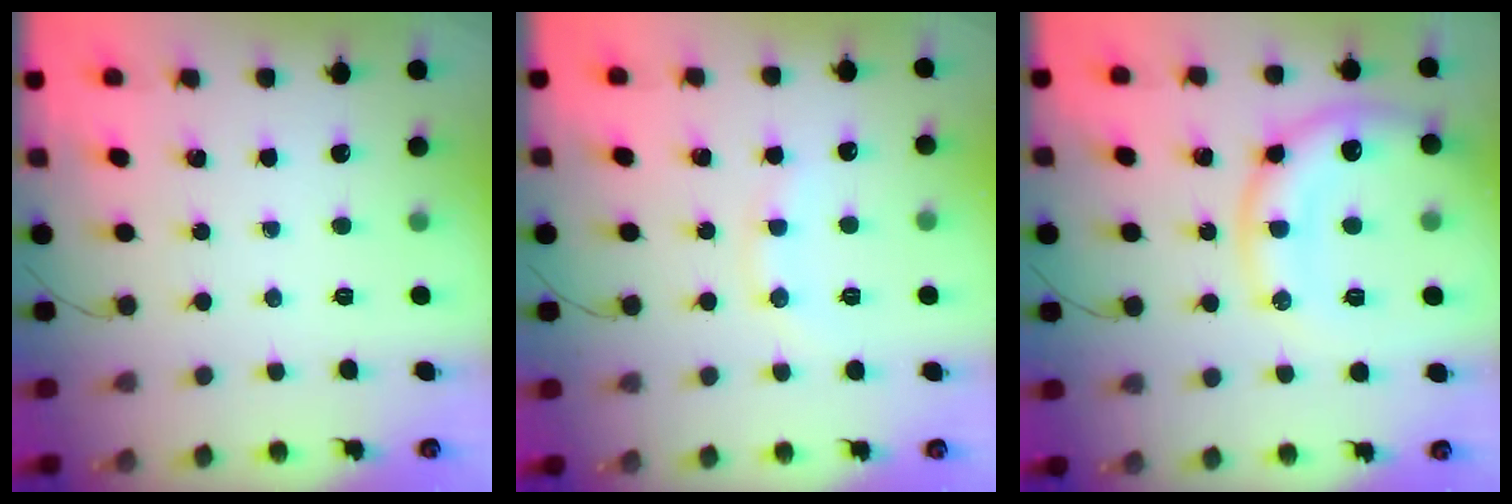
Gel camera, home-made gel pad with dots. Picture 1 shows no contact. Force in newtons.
{"total": 6.1, "press": 6.0, "slide": 1.1}
{"total": 15.7, "press": 15.6, "slide": 1.9}